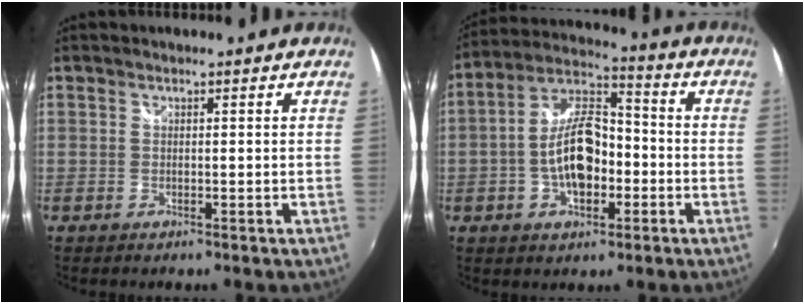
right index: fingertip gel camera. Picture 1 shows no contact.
{"total": 12.4, "force": [-3.1, 6.3, 10.3], "torque": [-0.203, 0.020, -0.053]}